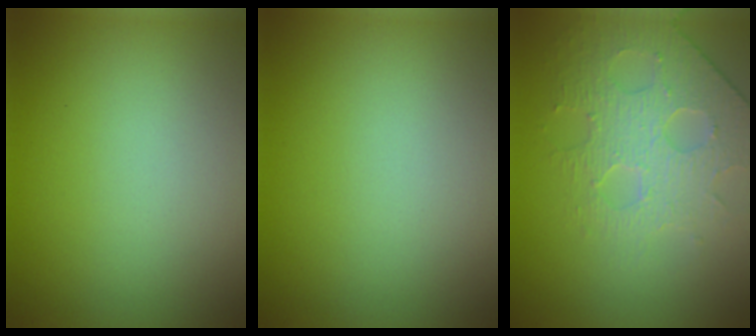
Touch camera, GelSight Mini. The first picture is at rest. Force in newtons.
{"total": 0.0}
{"total": 4.1, "press": 3.6, "slide": 1.9}